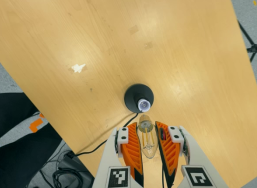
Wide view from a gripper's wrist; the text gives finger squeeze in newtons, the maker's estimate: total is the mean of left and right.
{"total": 21.6, "left": 24.4, "right": 18.9}